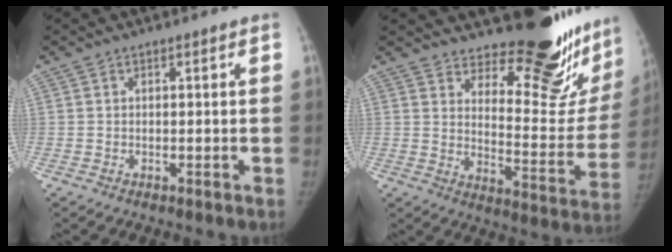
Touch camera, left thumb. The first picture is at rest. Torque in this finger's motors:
{"motor_torque": [2.16, 0.46, 1.43, -1.34, 0.19]}